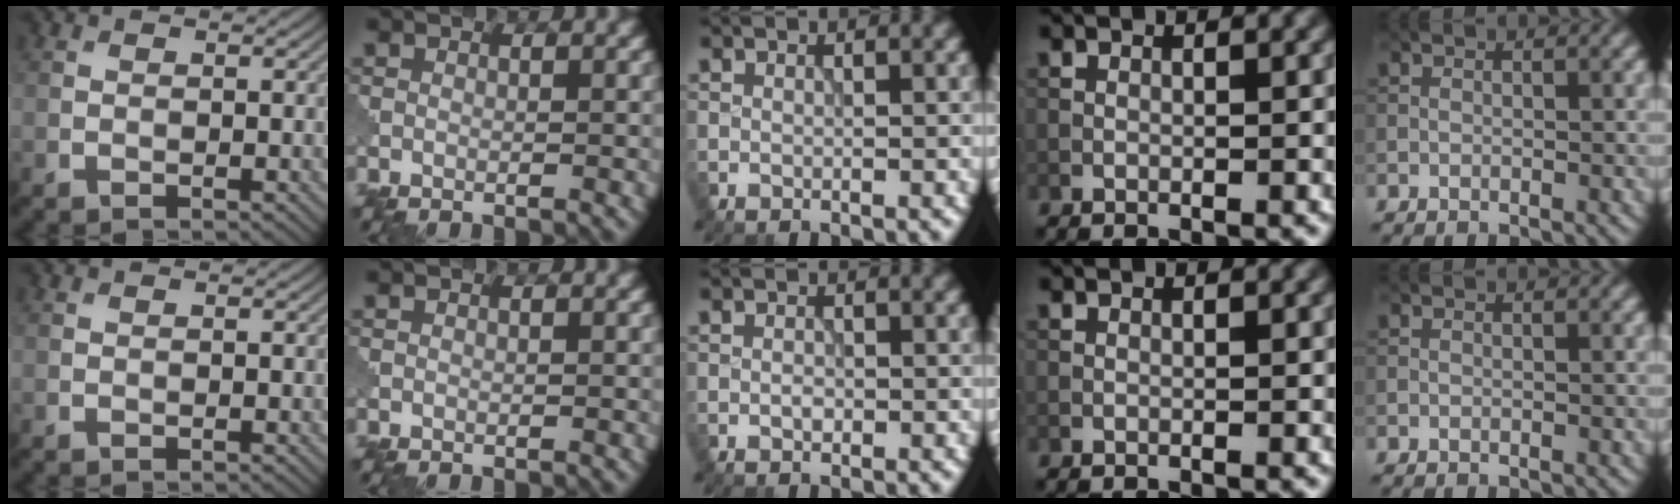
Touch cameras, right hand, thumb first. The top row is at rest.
{"middle": {"total": 0.7, "force": [-0.2, 0.5, 0.5], "torque": [-0.010, 0.000, -0.004]}}